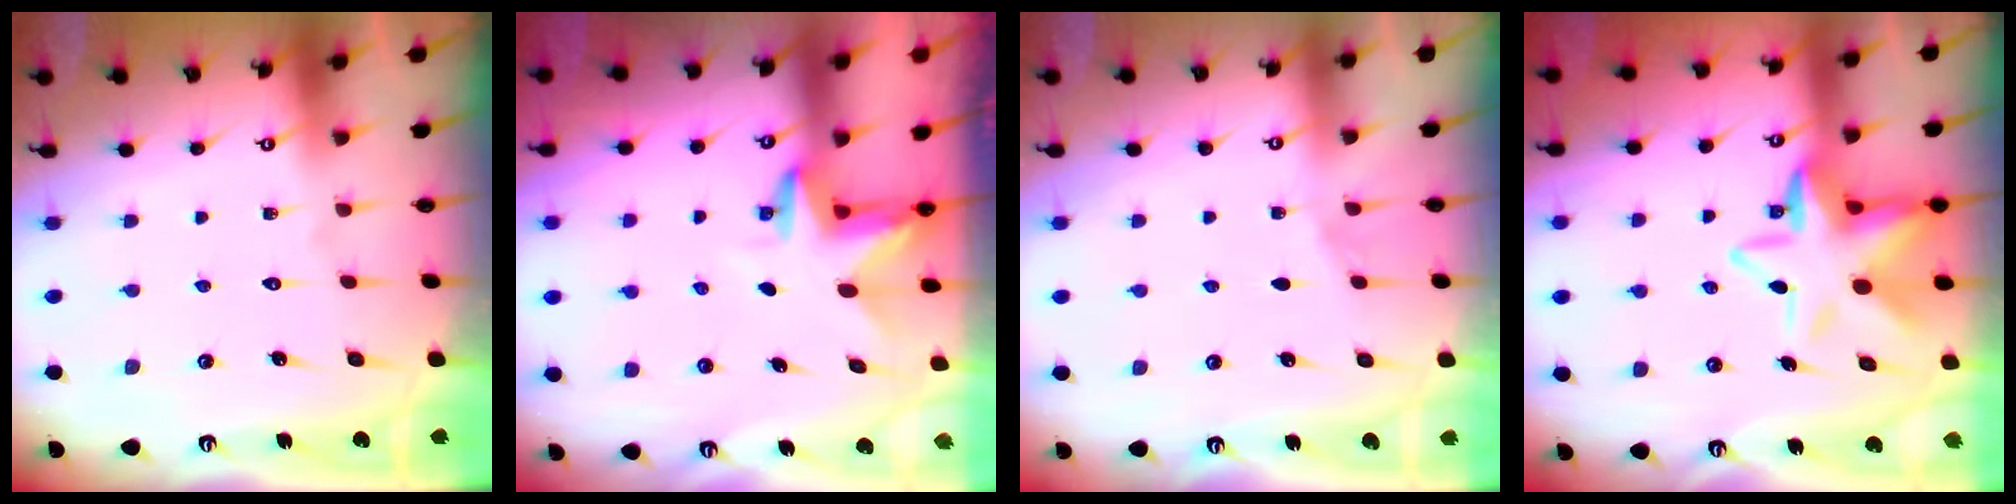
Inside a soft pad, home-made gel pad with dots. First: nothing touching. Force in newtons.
{"total": 3.5, "press": 3.5, "slide": 0.2}
{"total": 4.5, "press": 3.8, "slide": 2.4}
{"total": 12.2, "press": 11.9, "slide": 2.7}